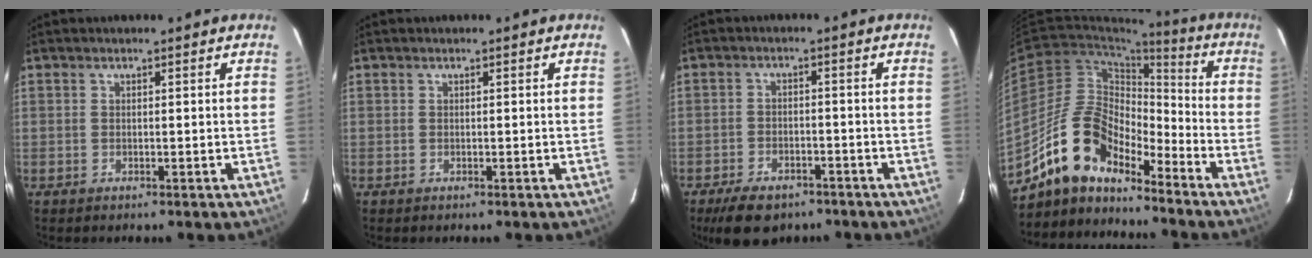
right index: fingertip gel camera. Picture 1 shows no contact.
{"total": 0.0}
{"total": 9.4, "force": [-6.9, 4.7, 4.4], "torque": [-0.106, -0.002, -0.104]}
{"total": 14.1, "force": [-11.6, 5.4, 5.7], "torque": [-0.110, 0.019, -0.219]}